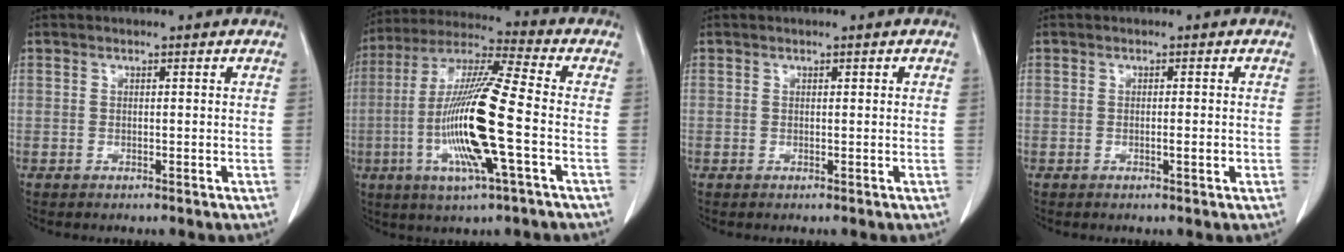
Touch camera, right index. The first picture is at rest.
{"total": 16.5, "force": [-3.5, 0.4, 16.2], "torque": [-0.330, -0.008, -0.071]}
{"total": 0.0}
{"total": 1.4, "force": [-0.3, 0.2, 1.4], "torque": [-0.023, 0.000, -0.002]}